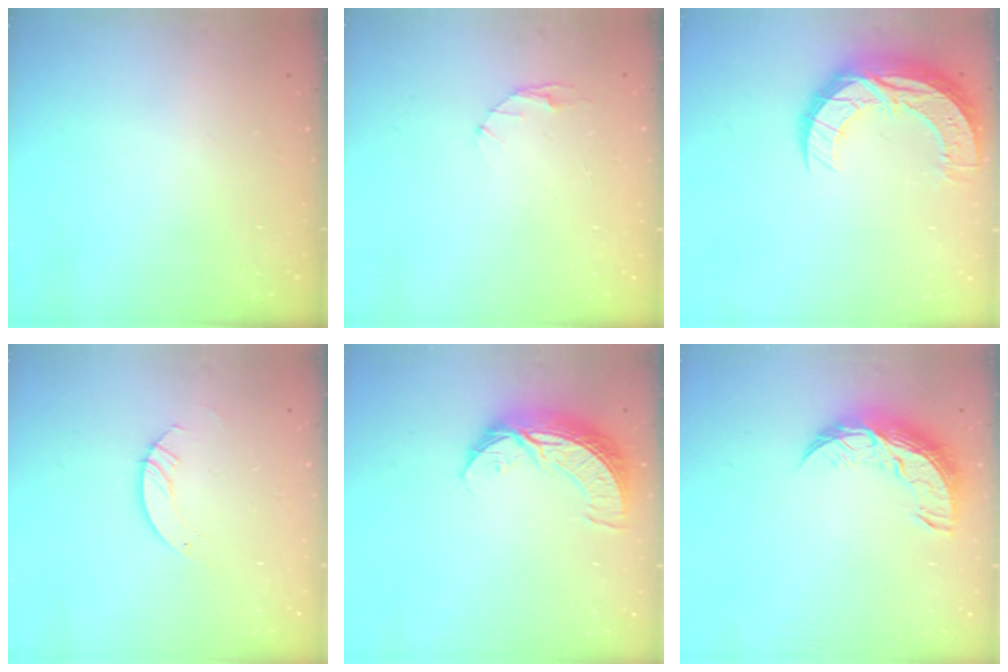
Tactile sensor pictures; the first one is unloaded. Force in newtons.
{"total": 2.9, "press": 2.9, "slide": 0.4}
{"total": 15.3, "press": 15.3, "slide": 1.1}
{"total": 3.5, "press": 3.5, "slide": 0.3}
{"total": 10.3, "press": 10.2, "slide": 0.7}
{"total": 11.5, "press": 11.4, "slide": 0.7}